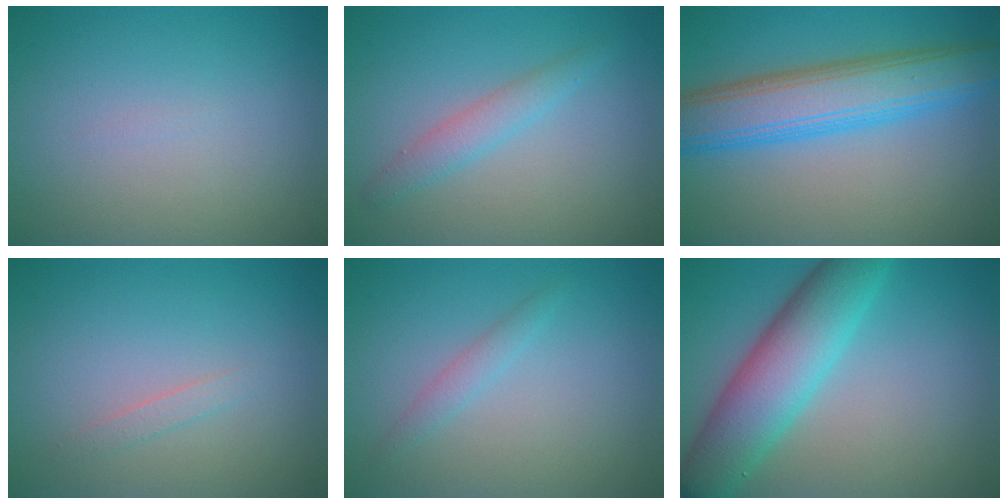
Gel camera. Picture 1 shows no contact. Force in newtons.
{"total": 2.9, "press": 2.9, "slide": 0.4}
{"total": 7.7, "press": 7.7, "slide": 0.2}
{"total": 0.9, "press": 0.9, "slide": 0.1}
{"total": 1.1, "press": 1.1, "slide": 0.1}
{"total": 8.0, "press": 8.0, "slide": 0.1}